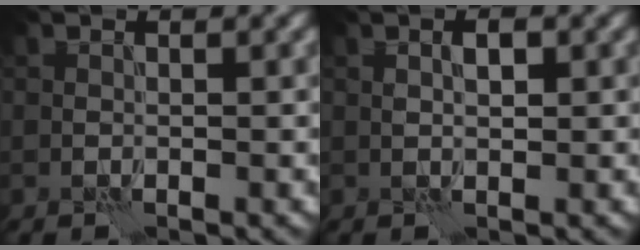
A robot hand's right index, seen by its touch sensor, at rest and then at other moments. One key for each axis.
{"total": 1.5, "fx": 0.4, "fy": 0.7, "fz": 1.3, "tx": -0.023, "ty": 0.003, "tz": 0.005}